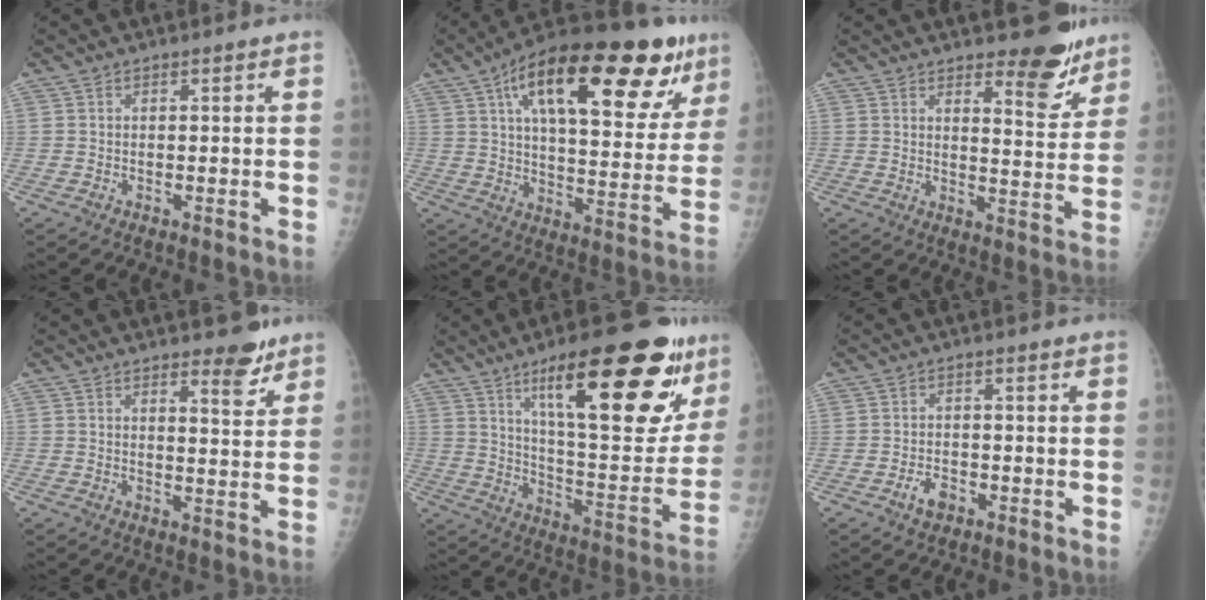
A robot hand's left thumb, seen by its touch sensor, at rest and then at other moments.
{"total": 29.2, "force": [14.7, 11.1, 22.7], "torque": [-0.312, -0.005, 0.222]}
{"total": 8.6, "force": [6.5, 2.9, 4.9], "torque": [-0.034, -0.052, 0.094]}
{"total": 5.0, "force": [3.7, 1.7, 2.9], "torque": [-0.023, -0.028, 0.049]}
{"total": 27.4, "force": [14.9, 8.3, 21.5], "torque": [-0.272, -0.052, 0.230]}
{"total": 3.2, "force": [-1.7, 2.0, 1.8], "torque": [-0.026, 0.010, -0.027]}